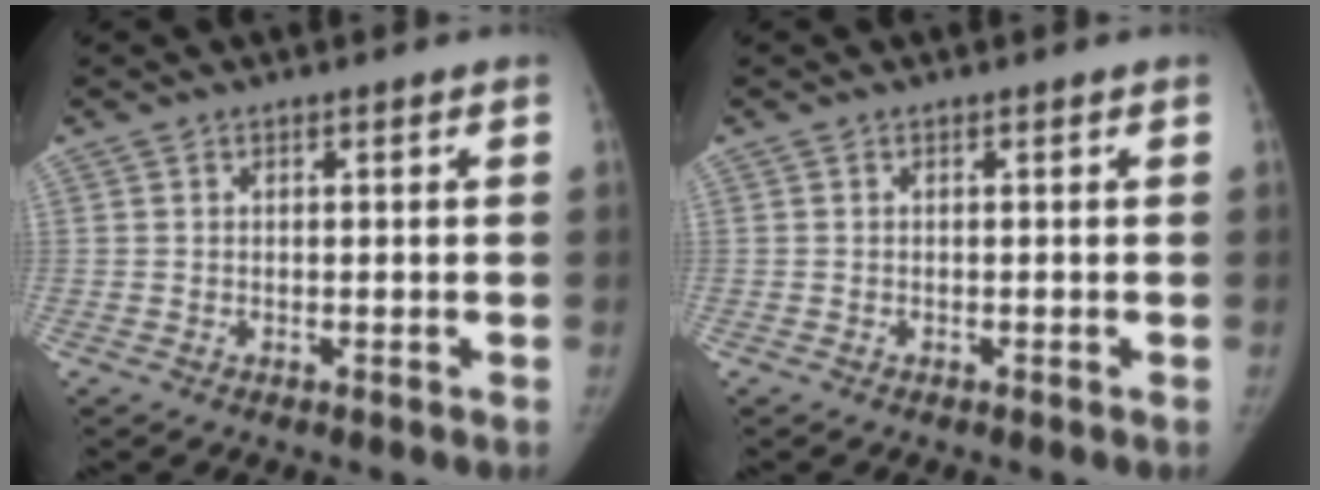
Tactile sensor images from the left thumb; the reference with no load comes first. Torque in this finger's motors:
{"motor_torque": [0.04, 0.03, 0.25, -0.07, 0.00]}